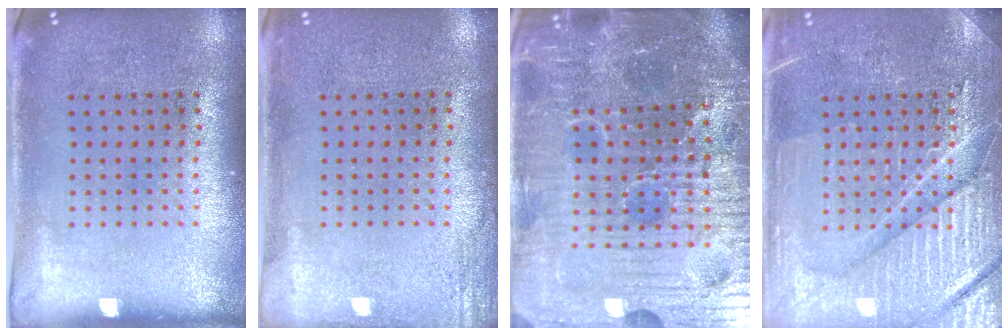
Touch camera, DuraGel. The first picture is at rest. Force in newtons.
{"total": 1.8, "press": 1.8, "slide": 0.2}
{"total": 6.4, "press": 6.0, "slide": 2.3}
{"total": 6.4, "press": 6.3, "slide": 0.8}